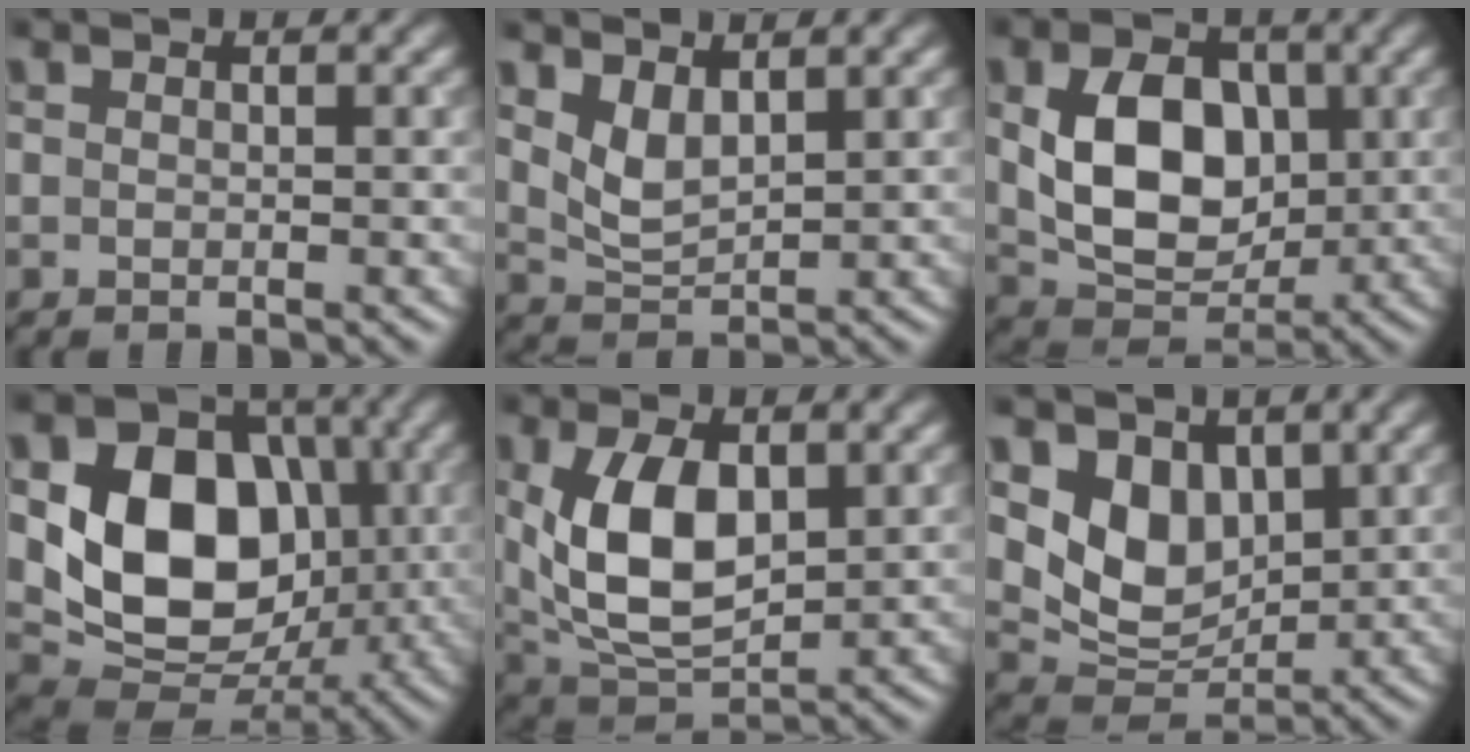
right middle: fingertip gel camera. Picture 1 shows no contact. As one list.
[{"total": 2.7, "force": [1.5, 1.3, 1.9], "torque": [-0.046, -0.007, 0.038]}, {"total": 8.3, "force": [0.7, 5.8, 5.9], "torque": [-0.113, -0.005, 0.017]}, {"total": 11.2, "force": [0.8, 8.6, 7.2], "torque": [-0.137, -0.010, 0.018]}, {"total": 7.6, "force": [1.2, 4.1, 6.3], "torque": [-0.133, -0.003, 0.027]}, {"total": 5.4, "force": [2.1, 3.9, 3.1], "torque": [-0.061, -0.017, 0.040]}]